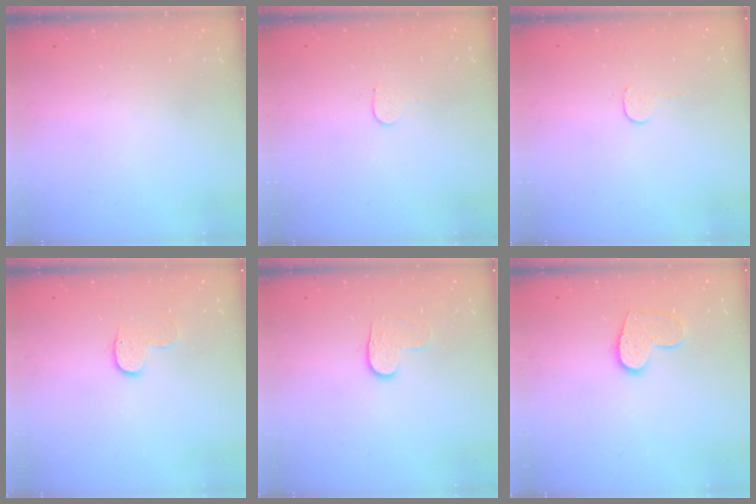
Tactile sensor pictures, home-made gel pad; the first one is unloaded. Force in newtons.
{"total": 3.7, "press": 3.7, "slide": 0.3}
{"total": 2.7, "press": 2.7, "slide": 0.2}
{"total": 6.6, "press": 6.6, "slide": 0.6}
{"total": 4.0, "press": 4.0, "slide": 0.4}
{"total": 9.9, "press": 9.9, "slide": 0.7}